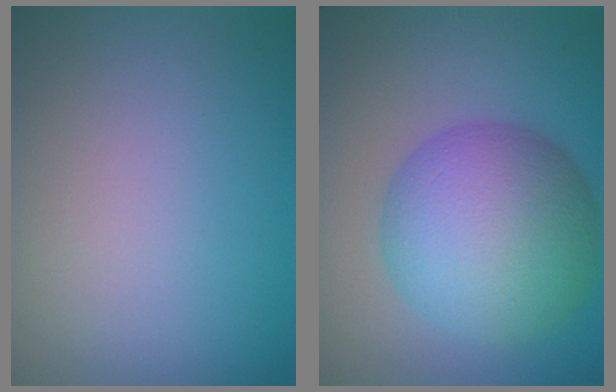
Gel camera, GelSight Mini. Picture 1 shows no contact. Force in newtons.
{"total": 9.7, "press": 9.7, "slide": 0.1}